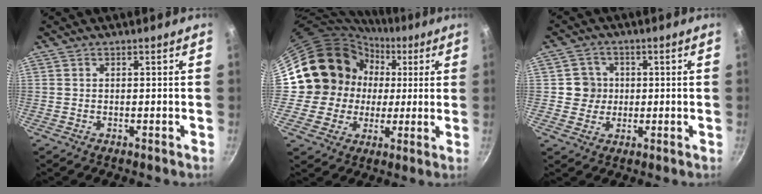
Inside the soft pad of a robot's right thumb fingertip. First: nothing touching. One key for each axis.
{"total": 15.2, "fx": 2.3, "fy": 14.2, "fz": 4.7, "tx": -0.053, "ty": 0.015, "tz": 0.040}
{"total": 5.0, "fx": 0.3, "fy": 4.9, "fz": 1.0, "tx": 0.020, "ty": 0.006, "tz": 0.000}